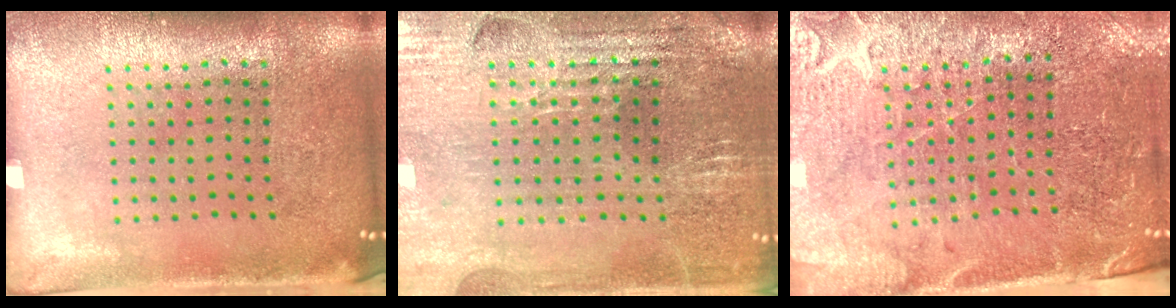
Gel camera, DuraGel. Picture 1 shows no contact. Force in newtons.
{"total": 2.8, "press": 2.7, "slide": 0.5}
{"total": 3.3, "press": 3.2, "slide": 1.0}